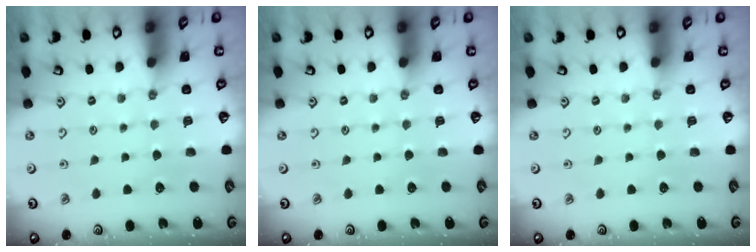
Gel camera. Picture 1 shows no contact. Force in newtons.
{"total": 0.0}
{"total": 0.0}